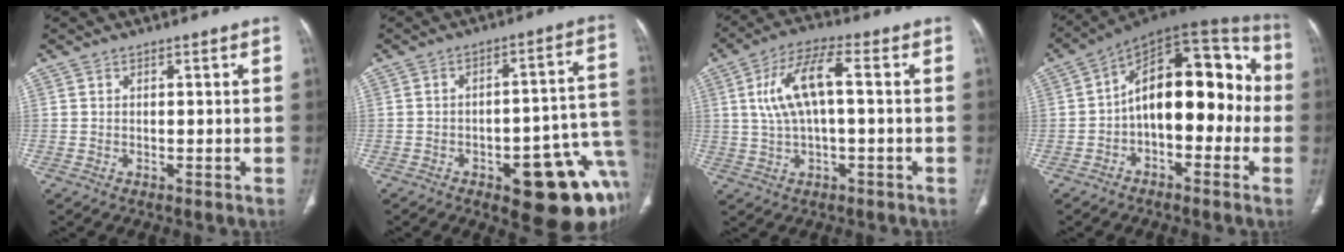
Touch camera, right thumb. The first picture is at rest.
{"total": 20.4, "force": [-8.0, 7.7, 17.0], "torque": [-0.131, 0.053, -0.087]}
{"total": 10.4, "force": [1.3, 3.8, 9.6], "torque": [-0.200, 0.030, 0.023]}
{"total": 18.7, "force": [-1.5, 10.3, 15.5], "torque": [-0.184, 0.061, -0.035]}